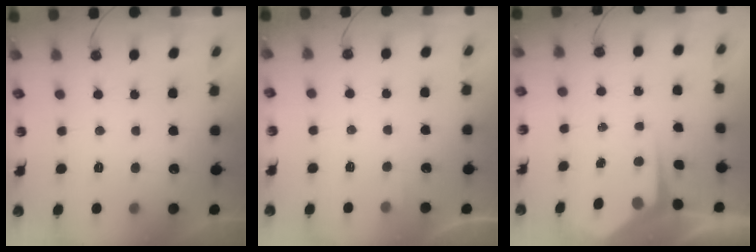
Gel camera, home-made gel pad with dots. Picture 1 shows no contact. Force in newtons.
{"total": 2.8, "press": 2.7, "slide": 0.4}
{"total": 4.9, "press": 4.9, "slide": 0.4}